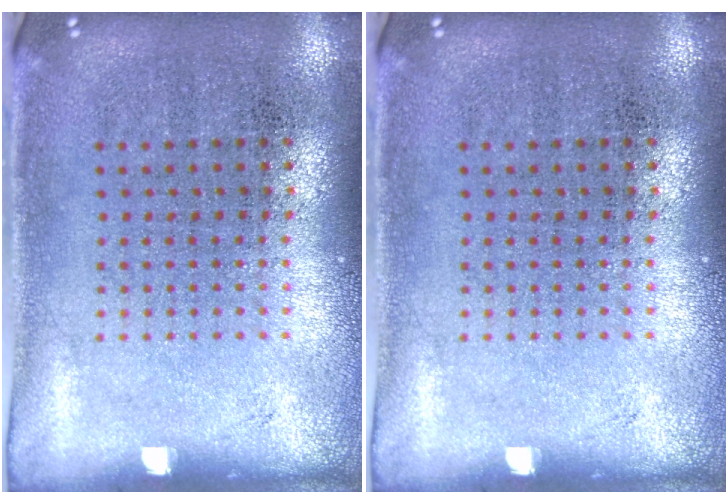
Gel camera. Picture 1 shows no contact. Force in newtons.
{"total": 0.0}